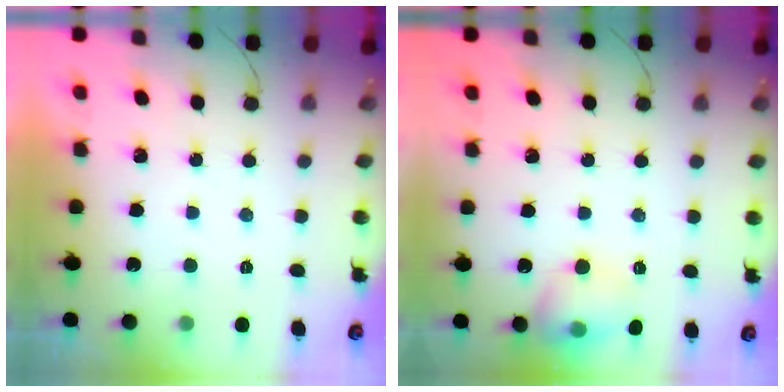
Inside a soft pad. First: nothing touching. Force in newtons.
{"total": 11.4, "press": 11.3, "slide": 1.5}